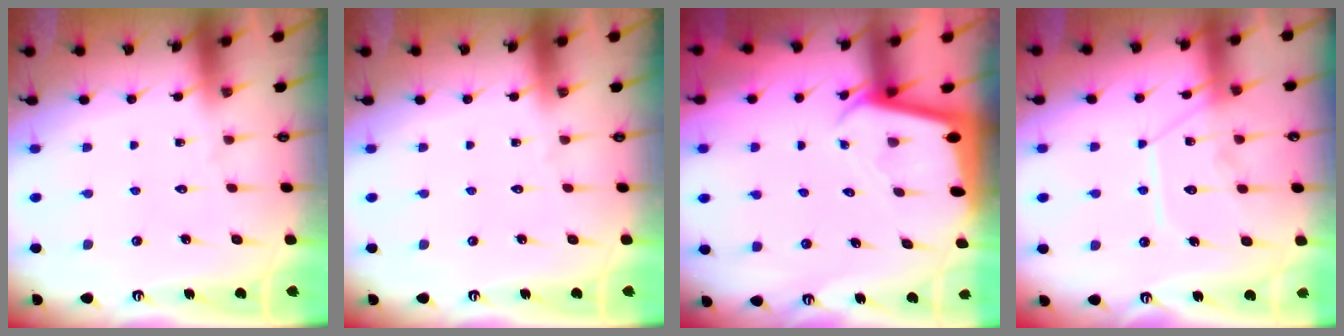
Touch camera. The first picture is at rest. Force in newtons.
{"total": 0.0}
{"total": 2.0, "press": 2.0, "slide": 0.1}
{"total": 13.0, "press": 12.9, "slide": 1.3}